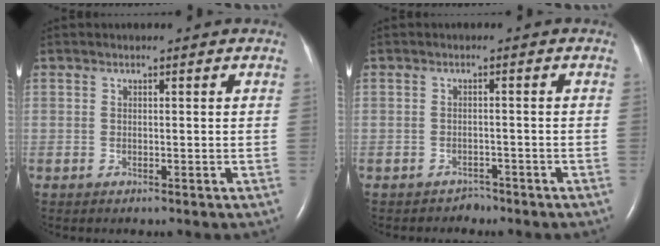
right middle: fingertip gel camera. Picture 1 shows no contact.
{"total": 1.6, "force": [-1.4, 0.7, -0.4], "torque": [0.001, -0.001, -0.021]}